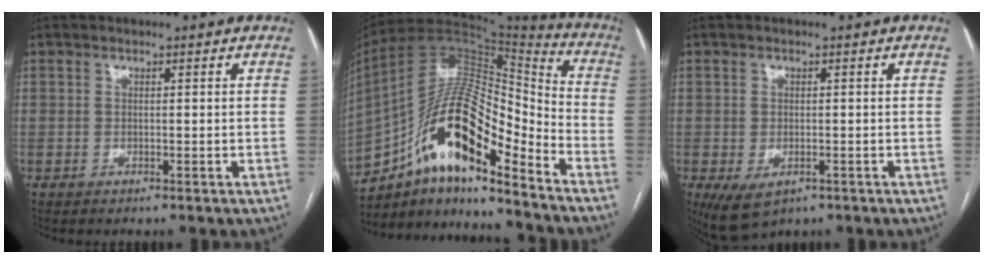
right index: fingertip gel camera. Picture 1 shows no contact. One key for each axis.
{"total": 19.2, "fx": -10.8, "fy": 4.8, "fz": 15.1, "tx": -0.281, "ty": 0.028, "tz": -0.184}
{"total": 5.3, "fx": -2.4, "fy": 3.1, "fz": 3.6, "tx": -0.069, "ty": -0.011, "tz": -0.028}